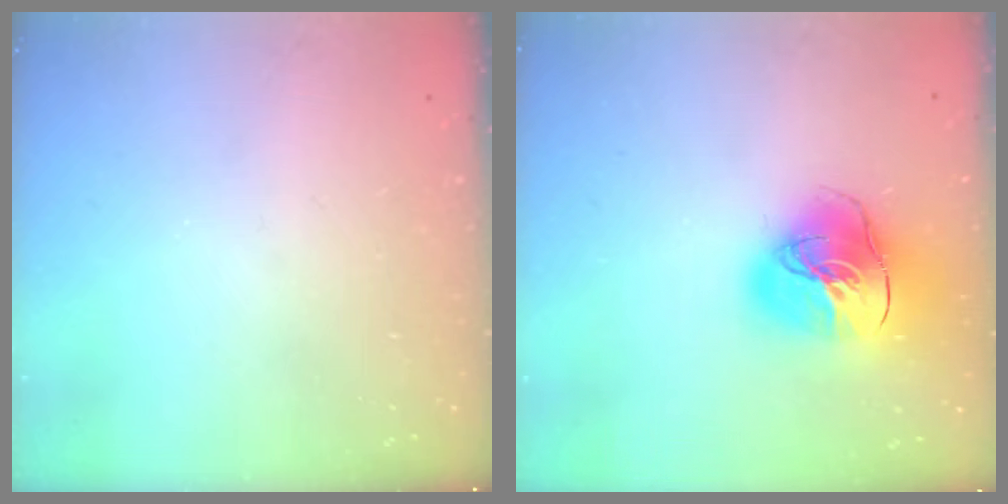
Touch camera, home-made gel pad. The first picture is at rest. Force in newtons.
{"total": 20.8, "press": 20.6, "slide": 2.7}